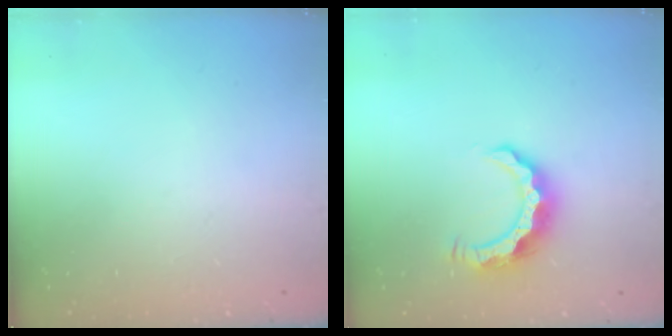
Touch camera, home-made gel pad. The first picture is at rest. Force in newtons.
{"total": 8.1, "press": 8.1, "slide": 0.3}